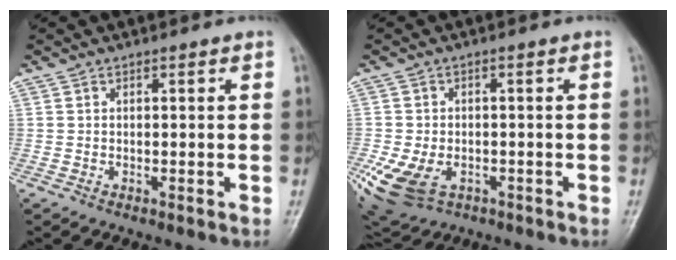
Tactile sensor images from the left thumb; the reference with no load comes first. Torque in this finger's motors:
{"motor_torque": [0.01, 0.98, 1.27, 0.37, 0.41]}